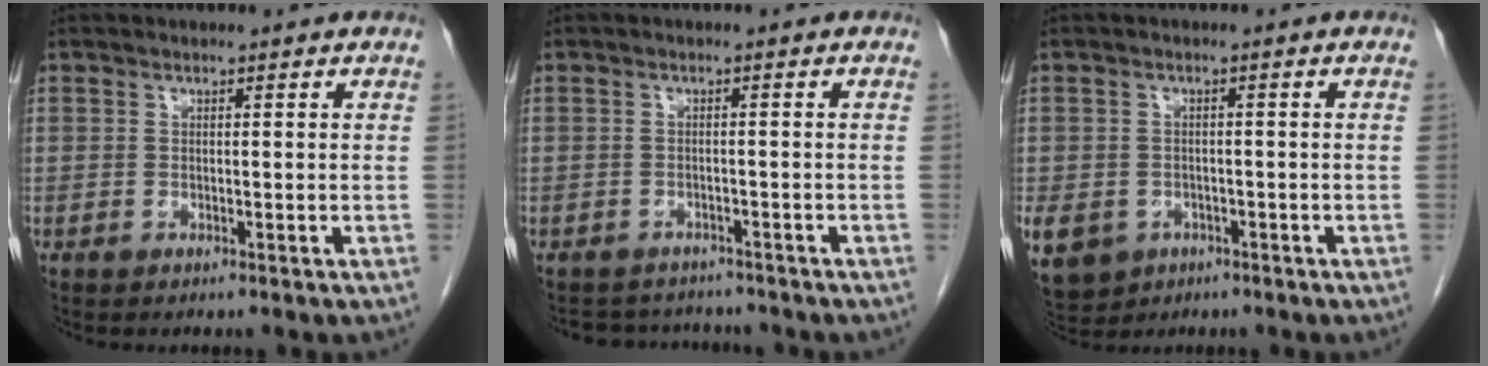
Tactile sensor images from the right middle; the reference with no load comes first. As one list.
[{"total": 5.7, "force": [-5.4, 1.7, 0.4], "torque": [-0.005, 0.005, -0.071]}, {"total": 15.3, "force": [-6.4, 12.5, 6.1], "torque": [-0.187, -0.007, -0.081]}]